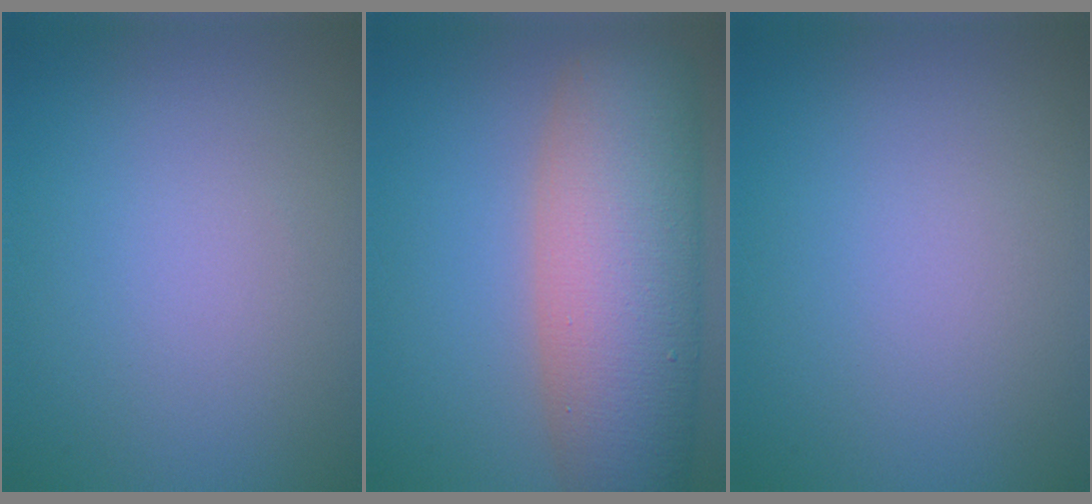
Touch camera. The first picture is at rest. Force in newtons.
{"total": 11.8, "press": 11.8, "slide": 0.6}
{"total": 0.0}